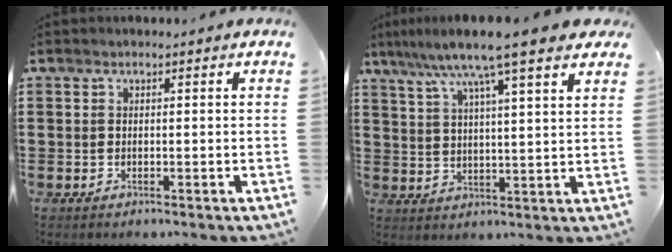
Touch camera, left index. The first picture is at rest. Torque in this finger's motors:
{"motor_torque": [2.14, 0.00, 1.05, 0.21]}